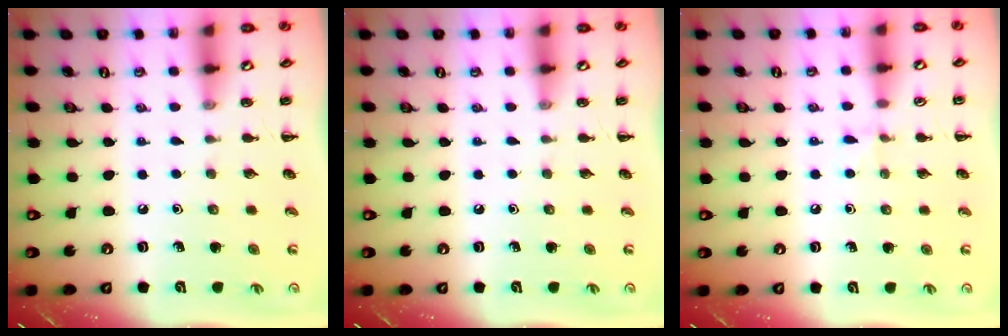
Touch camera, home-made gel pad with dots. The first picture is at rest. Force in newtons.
{"total": 0.0}
{"total": 3.8, "press": 3.5, "slide": 1.4}